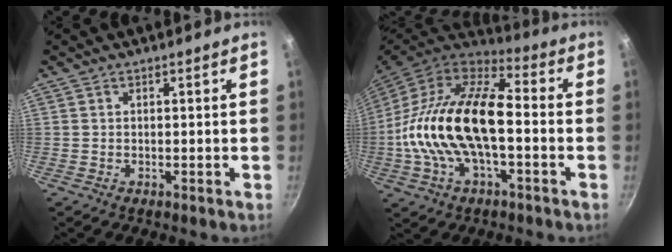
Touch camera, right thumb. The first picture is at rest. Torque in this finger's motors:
{"motor_torque": [0.48, 1.85, 1.54, -1.23, 0.56]}